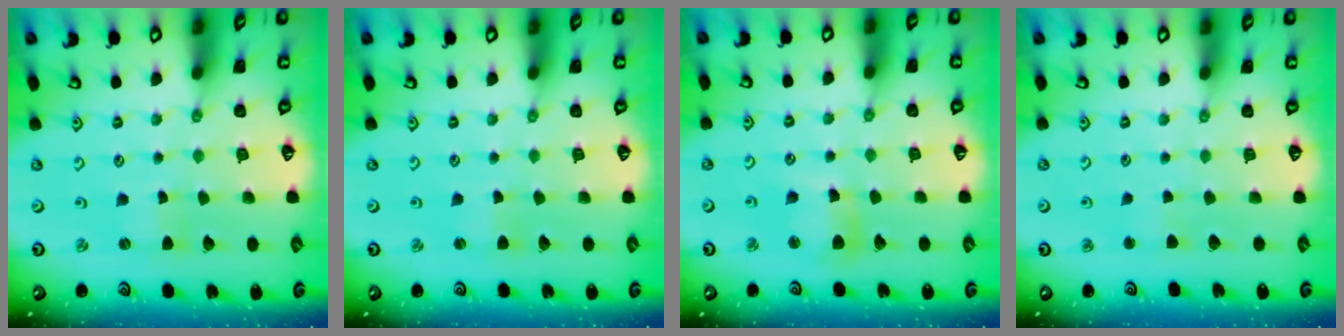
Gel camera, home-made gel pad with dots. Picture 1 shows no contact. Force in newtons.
{"total": 1.8, "press": 1.8, "slide": 0.3}
{"total": 7.6, "press": 7.6, "slide": 1.1}
{"total": 2.1, "press": 2.0, "slide": 0.3}